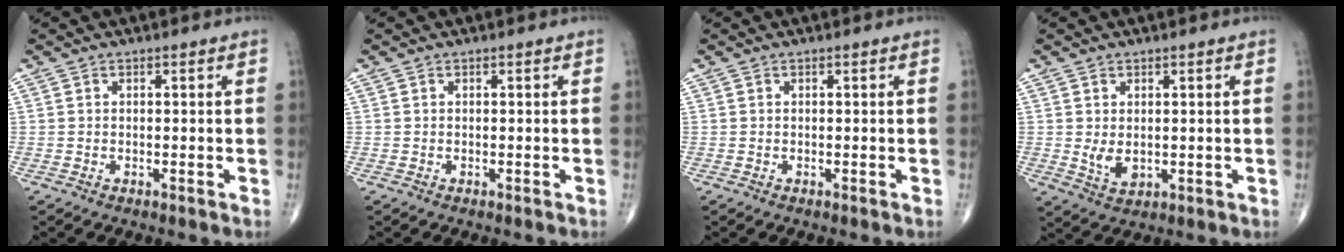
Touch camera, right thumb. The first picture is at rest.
{"total": 0.0}
{"total": 0.0}
{"total": 3.8, "force": [0.3, 2.5, 2.9], "torque": [-0.044, -0.012, 0.014]}